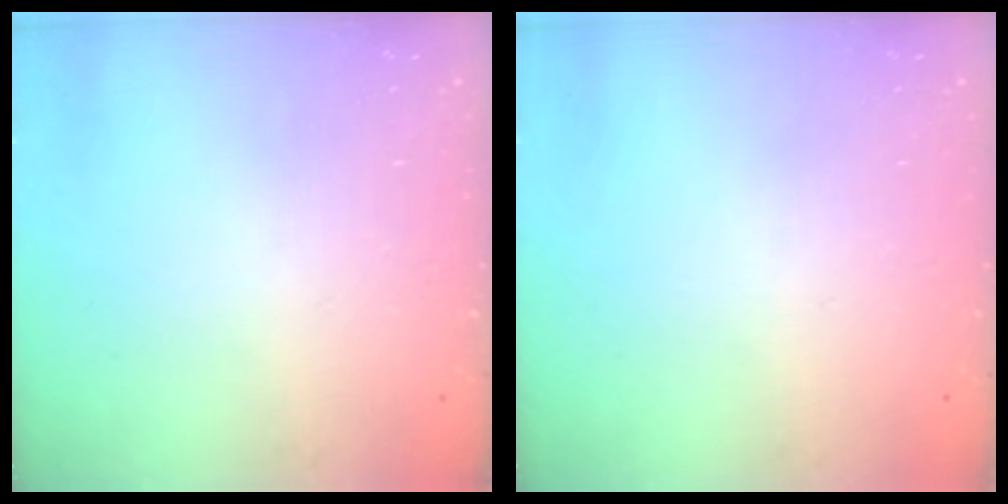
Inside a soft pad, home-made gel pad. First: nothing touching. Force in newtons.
{"total": 0.0}